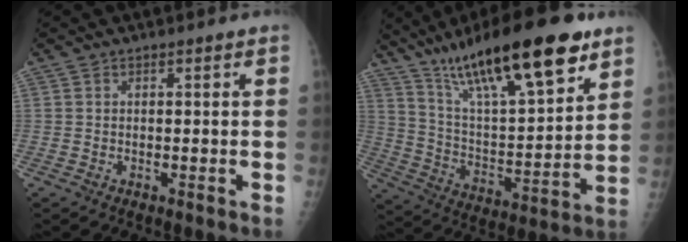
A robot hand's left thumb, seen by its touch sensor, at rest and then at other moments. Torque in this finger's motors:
{"motor_torque": [1.20, 1.21, 1.45, -1.32, 0.18]}